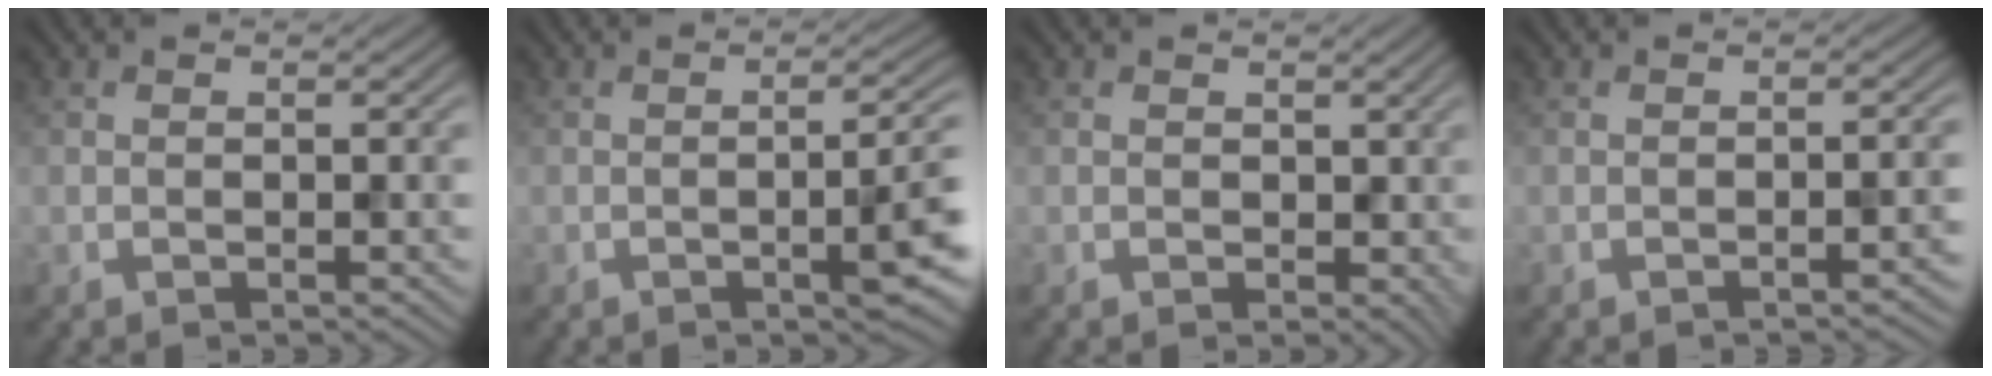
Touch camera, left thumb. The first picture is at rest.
{"total": 6.1, "force": [-1.6, 1.6, 5.7], "torque": [-0.088, -0.007, -0.021]}
{"total": 2.2, "force": [0.3, 1.7, 1.3], "torque": [-0.026, -0.006, 0.003]}
{"total": 2.2, "force": [-1.0, 0.5, 1.9], "torque": [-0.018, 0.007, -0.021]}